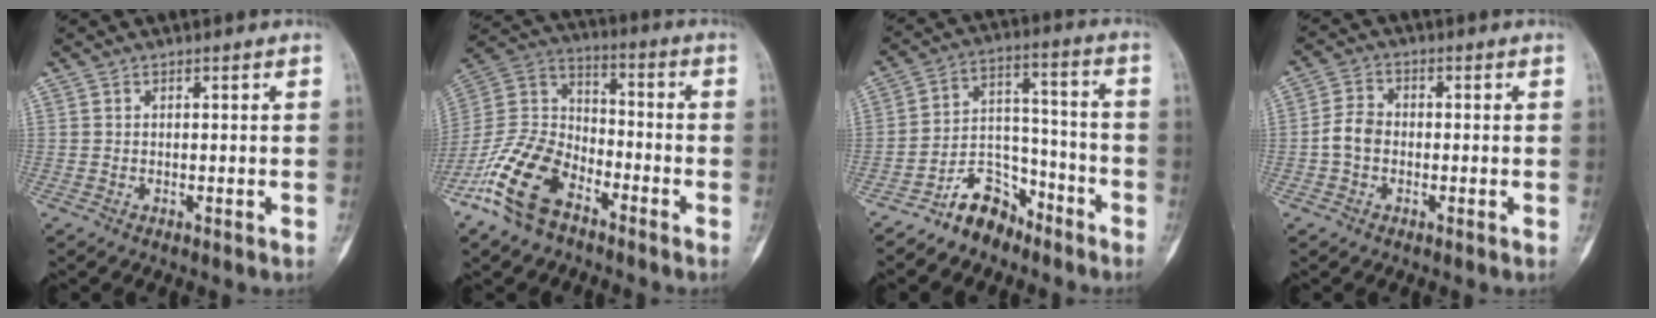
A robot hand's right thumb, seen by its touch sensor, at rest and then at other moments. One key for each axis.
{"total": 15.7, "fx": -9.4, "fy": 8.6, "fz": 9.1, "tx": -0.178, "ty": 0.059, "tz": -0.191}
{"total": 9.8, "fx": -7.6, "fy": 5.4, "fz": 3.1, "tx": -0.024, "ty": 0.091, "tz": -0.143}
{"total": 4.6, "fx": -0.9, "fy": 3.5, "fz": 2.8, "tx": -0.050, "ty": 0.015, "tz": -0.025}